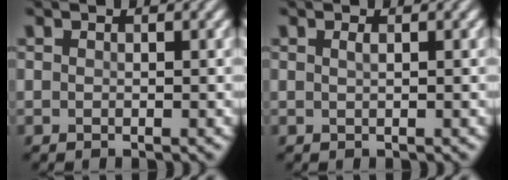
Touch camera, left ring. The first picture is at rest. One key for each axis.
{"total": 0.6, "fx": 0.2, "fy": 0.1, "fz": 0.5, "tx": -0.010, "ty": 0.005, "tz": 0.003}